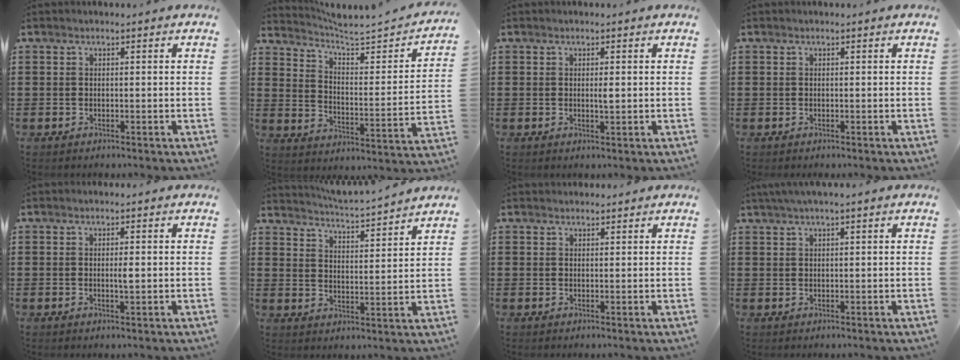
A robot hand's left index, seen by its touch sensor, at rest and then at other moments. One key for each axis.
{"total": 3.9, "fx": 3.5, "fy": 0.2, "fz": 1.8, "tx": -0.056, "ty": -0.033, "tz": 0.049}
{"total": 1.3, "fx": 0.1, "fy": 0.2, "fz": 1.3, "tx": -0.025, "ty": 0.000, "tz": 0.000}
{"total": 0.0}
{"total": 1.4, "fx": 0.0, "fy": 0.2, "fz": 1.4, "tx": -0.027, "ty": -0.001, "tz": -0.001}
{"total": 3.5, "fx": 3.5, "fy": -0.6, "fz": 0.3, "tx": -0.026, "ty": -0.033, "tz": 0.054}
{"total": 1.1, "fx": 1.1, "fy": 0.3, "fz": 0.0, "tx": -0.003, "ty": 0.001, "tz": 0.022}
{"total": 1.7, "fx": 1.1, "fy": -0.1, "fz": 1.4, "tx": -0.025, "ty": 0.000, "tz": 0.020}